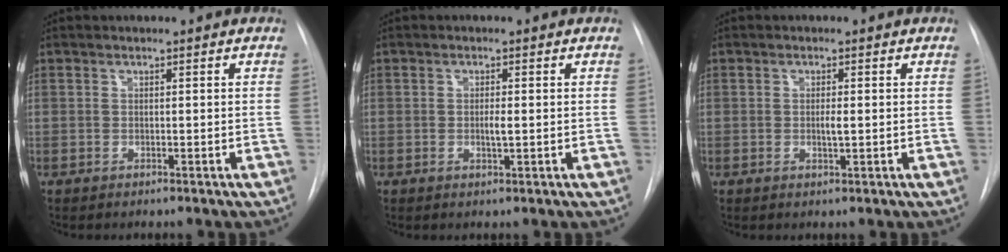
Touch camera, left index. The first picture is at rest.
{"total": 1.8, "force": [-1.0, 0.2, 1.5], "torque": [-0.028, -0.006, -0.014]}
{"total": 1.6, "force": [-0.9, 0.2, 1.3], "torque": [-0.024, -0.007, -0.013]}